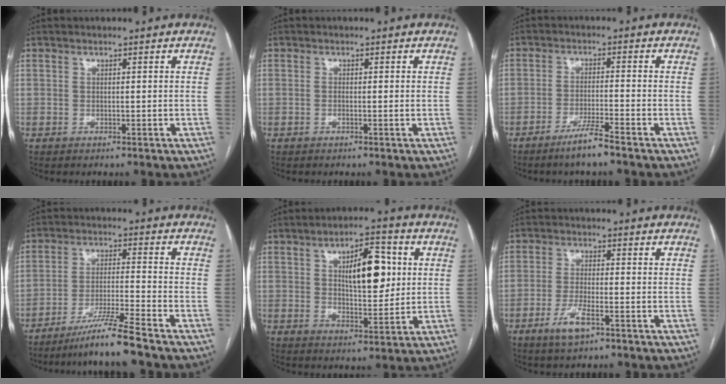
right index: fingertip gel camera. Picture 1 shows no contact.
{"total": 0.9, "force": [-0.2, 0.1, 0.9], "torque": [-0.015, 0.000, -0.003]}
{"total": 4.8, "force": [-3.7, -0.5, 3.0], "torque": [-0.058, -0.009, -0.071]}
{"total": 8.3, "force": [-6.8, -1.8, 4.5], "torque": [-0.079, -0.022, -0.124]}
{"total": 10.1, "force": [2.4, 3.7, 9.1], "torque": [-0.139, 0.011, 0.040]}
{"total": 4.9, "force": [-2.8, 1.0, 3.9], "torque": [-0.084, -0.004, -0.049]}